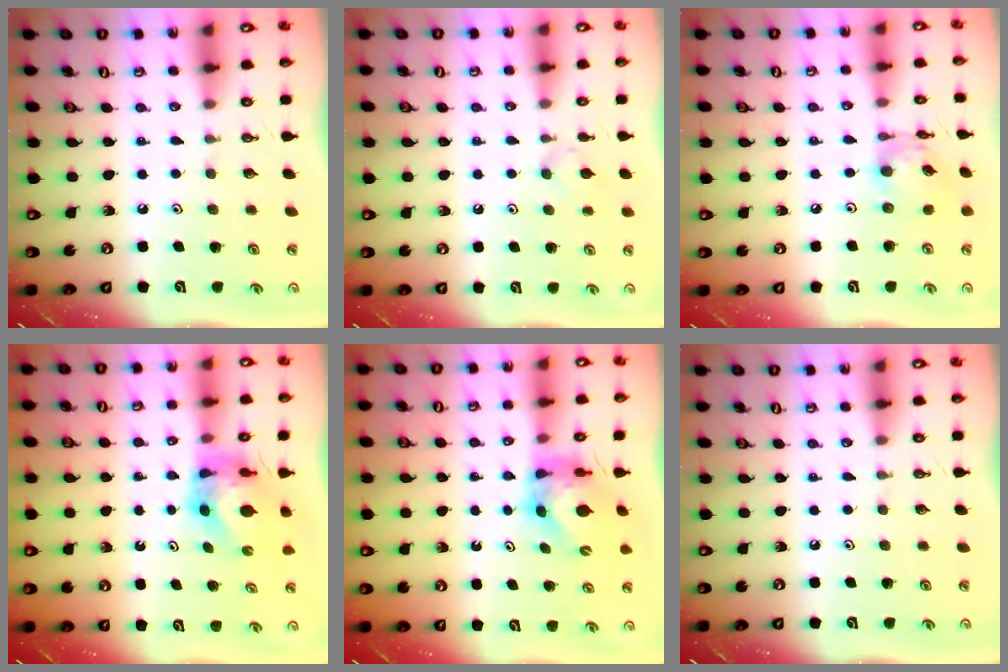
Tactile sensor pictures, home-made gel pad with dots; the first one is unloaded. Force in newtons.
{"total": 4.1, "press": 4.0, "slide": 0.8}
{"total": 11.6, "press": 11.6, "slide": 0.9}
{"total": 6.4, "press": 6.4, "slide": 0.6}
{"total": 7.1, "press": 7.0, "slide": 0.8}
{"total": 0.0}